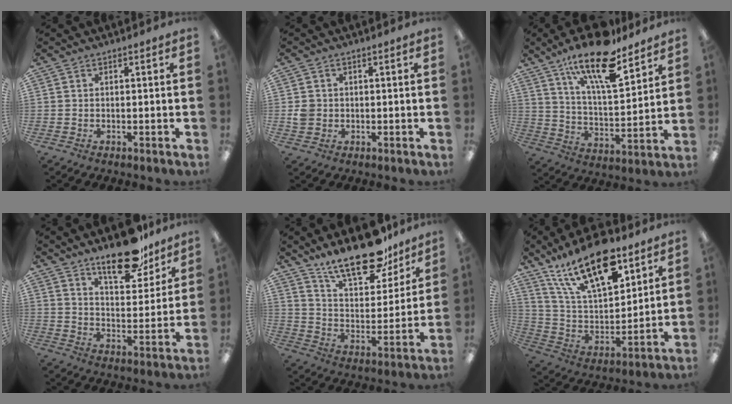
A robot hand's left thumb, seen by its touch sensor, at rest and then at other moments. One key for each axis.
{"total": 2.9, "fx": -0.1, "fy": 2.7, "fz": 1.0, "tx": -0.010, "ty": 0.001, "tz": -0.004}
{"total": 19.8, "fx": 13.8, "fy": 6.4, "fz": 12.7, "tx": -0.215, "ty": -0.075, "tz": 0.230}
{"total": 20.6, "fx": 15.3, "fy": 7.6, "fz": 11.5, "tx": -0.182, "ty": -0.092, "tz": 0.260}
{"total": 20.2, "fx": 15.5, "fy": 7.7, "fz": 10.4, "tx": -0.164, "ty": -0.097, "tz": 0.266}
{"total": 22.4, "fx": 14.4, "fy": 9.4, "fz": 14.4, "tx": -0.281, "ty": -0.075, "tz": 0.245}